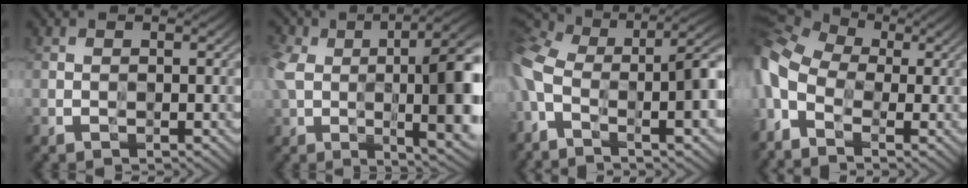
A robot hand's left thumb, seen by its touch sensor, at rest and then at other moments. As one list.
[{"total": 15.6, "force": [-0.2, 6.4, 14.2], "torque": [-0.229, -0.001, -0.011]}, {"total": 18.0, "force": [-4.0, 8.5, 15.4], "torque": [-0.298, -0.032, -0.041]}, {"total": 10.9, "force": [-2.1, 6.9, 8.1], "torque": [-0.231, -0.017, -0.047]}]